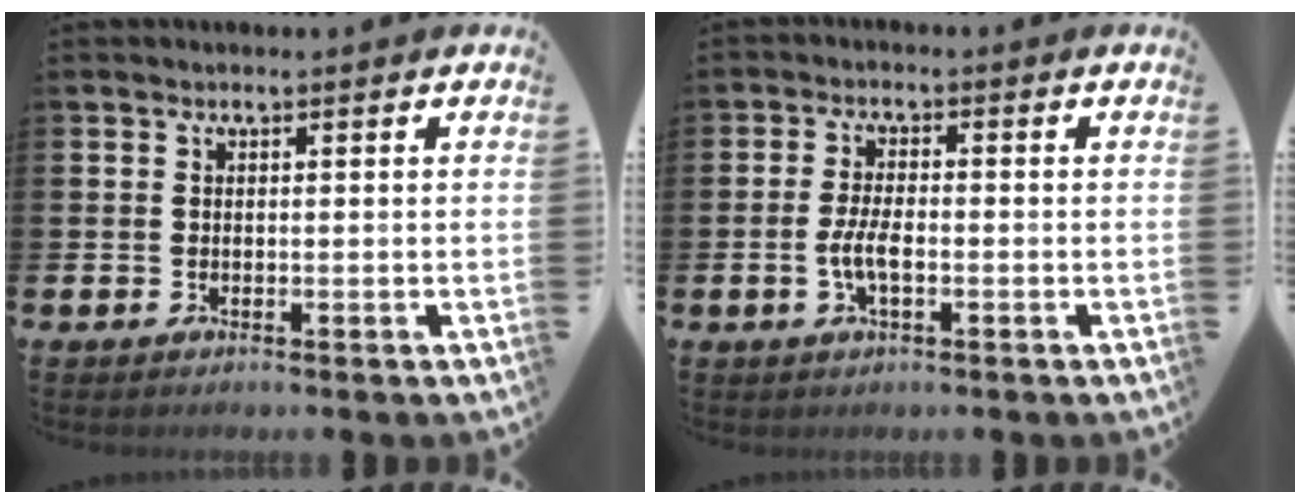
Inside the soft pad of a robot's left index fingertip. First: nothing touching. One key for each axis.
{"total": 3.8, "fx": -0.9, "fy": 1.4, "fz": 3.4, "tx": -0.065, "ty": 0.001, "tz": -0.018}